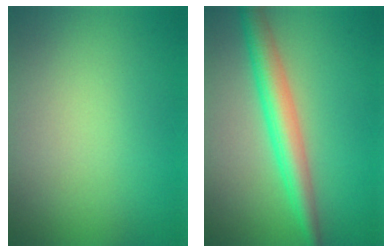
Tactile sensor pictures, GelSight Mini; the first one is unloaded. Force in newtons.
{"total": 4.6, "press": 4.6, "slide": 0.0}